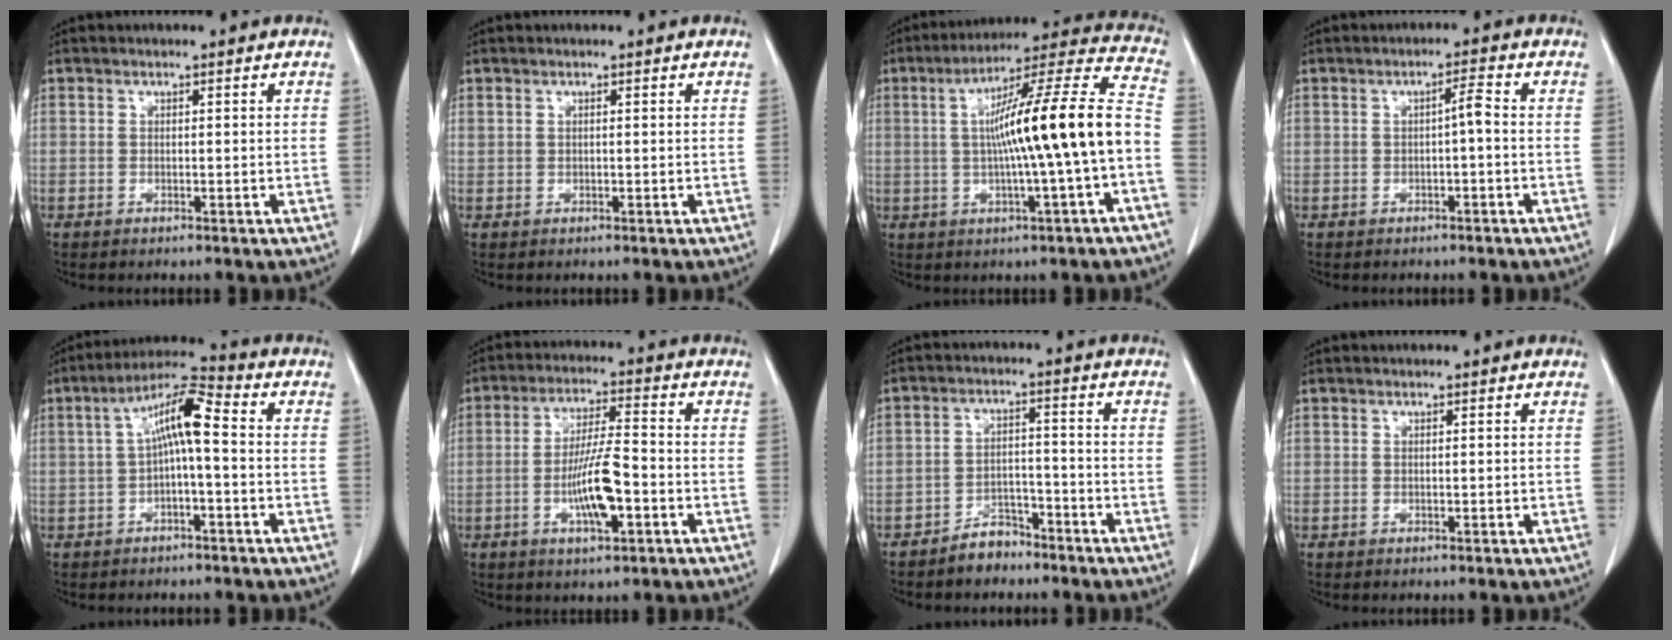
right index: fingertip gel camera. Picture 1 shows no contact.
{"total": 0.9, "force": [0.3, 0.6, 0.6], "torque": [-0.021, 0.011, 0.011]}
{"total": 18.5, "force": [-1.3, 0.3, 18.5], "torque": [-0.286, 0.032, -0.023]}
{"total": 2.7, "force": [-0.4, 0.5, 2.6], "torque": [-0.046, 0.010, -0.004]}
{"total": 8.8, "force": [0.5, 1.9, 8.5], "torque": [-0.162, 0.037, 0.007]}
{"total": 9.5, "force": [-2.8, 2.1, 8.9], "torque": [-0.168, 0.003, -0.049]}
{"total": 5.3, "force": [-4.3, 2.8, 1.4], "torque": [-0.025, 0.015, -0.070]}
{"total": 0.0}